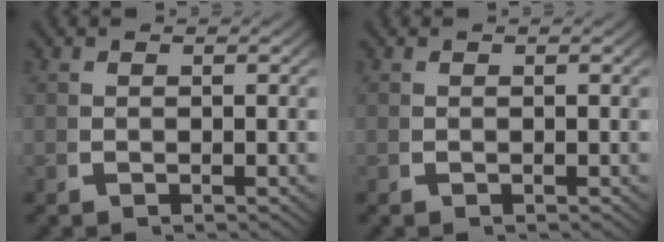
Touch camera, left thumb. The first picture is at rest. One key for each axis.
{"total": 0.0}